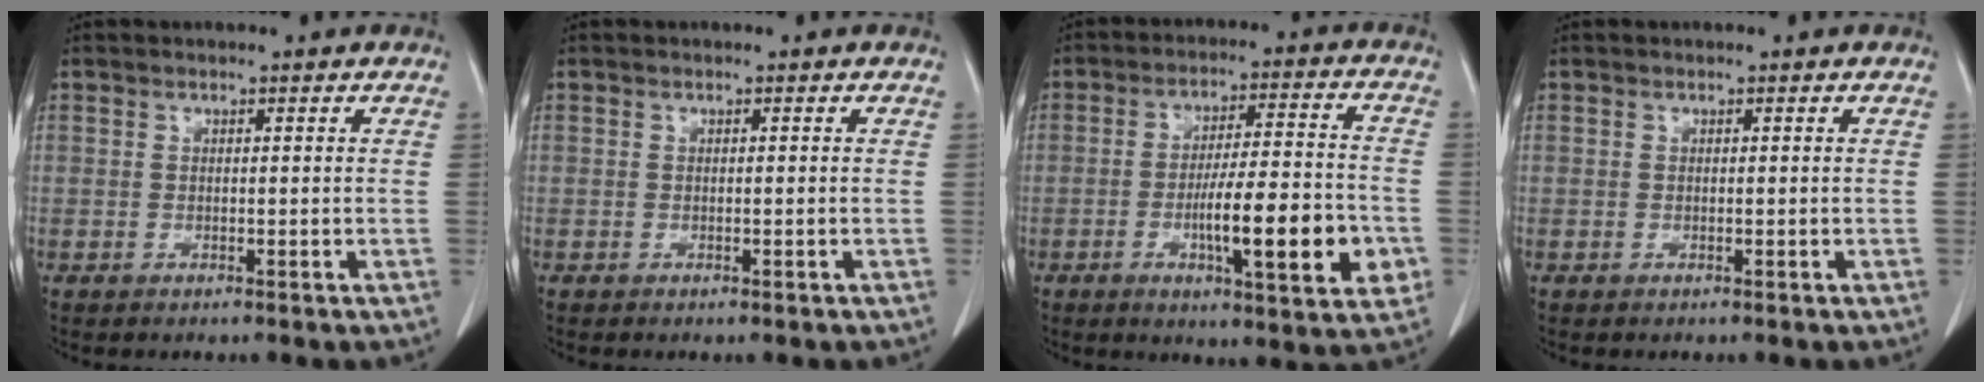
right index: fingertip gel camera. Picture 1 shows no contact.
{"total": 0.0}
{"total": 14.7, "force": [-4.1, 2.3, 13.9], "torque": [-0.213, -0.001, -0.061]}
{"total": 0.0}